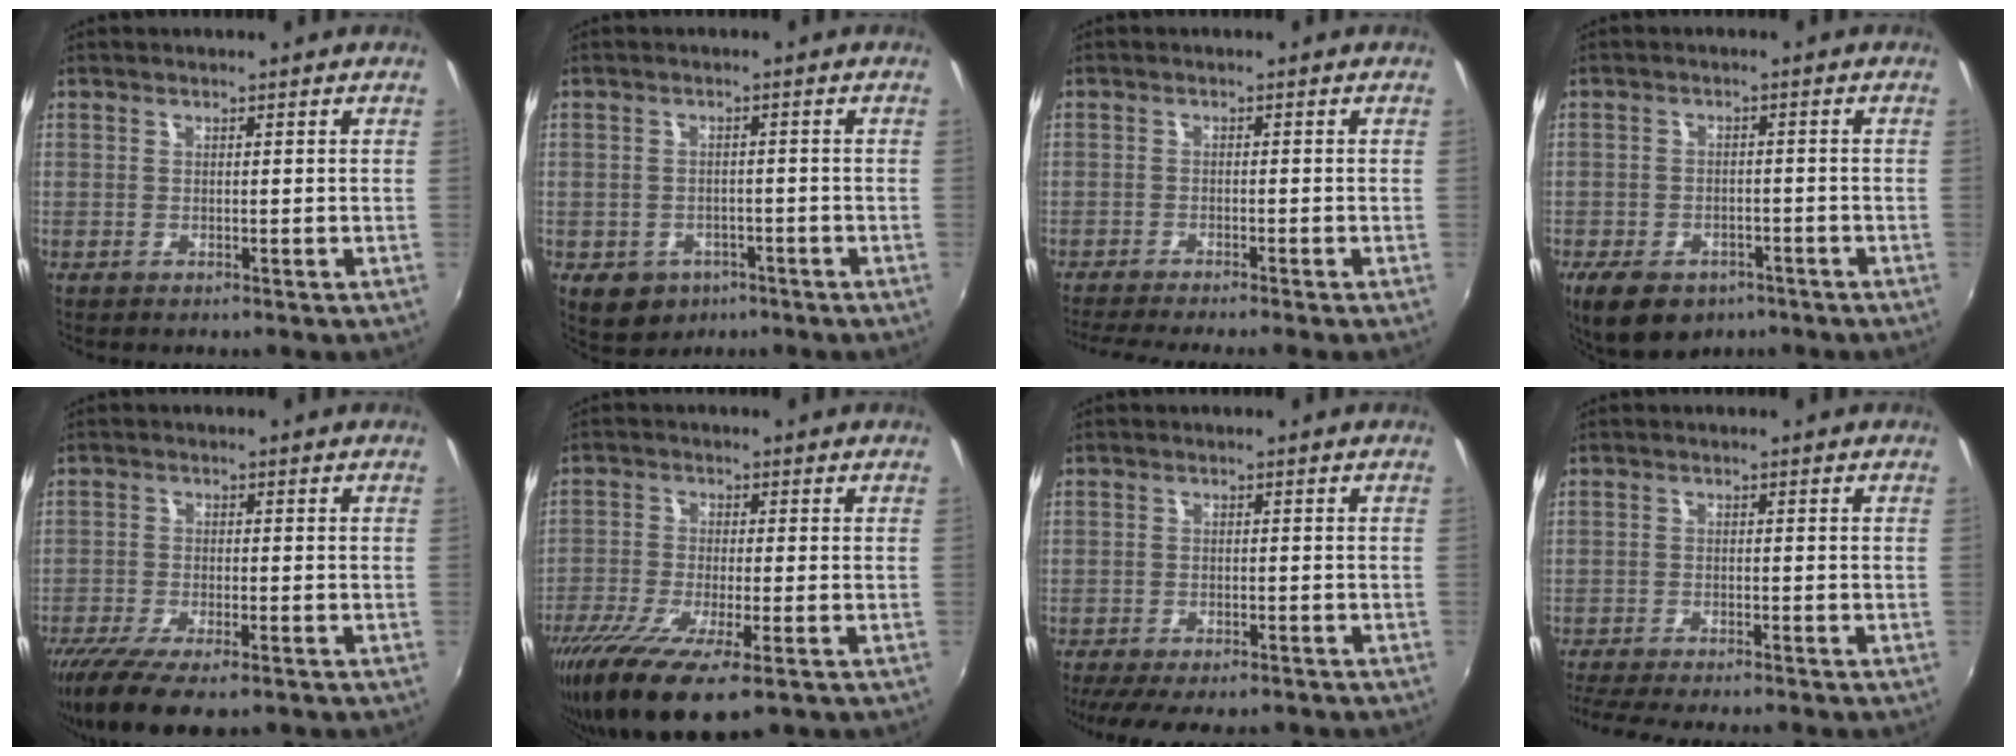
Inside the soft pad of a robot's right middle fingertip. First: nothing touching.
{"total": 7.0, "force": [-3.5, 5.4, 2.7], "torque": [-0.067, -0.009, -0.040]}
{"total": 6.3, "force": [-5.6, -1.1, 2.8], "torque": [-0.071, -0.016, -0.092]}
{"total": 10.0, "force": [-6.4, 5.7, 5.0], "torque": [-0.115, -0.018, -0.096]}
{"total": 12.0, "force": [-8.6, 3.5, 7.6], "torque": [-0.171, -0.046, -0.148]}
{"total": 12.9, "force": [-7.9, 2.8, 9.8], "torque": [-0.207, -0.050, -0.141]}
{"total": 9.5, "force": [-7.9, 2.6, 4.7], "torque": [-0.109, -0.025, -0.124]}
{"total": 9.2, "force": [-8.2, 0.3, 4.1], "torque": [-0.100, -0.022, -0.131]}